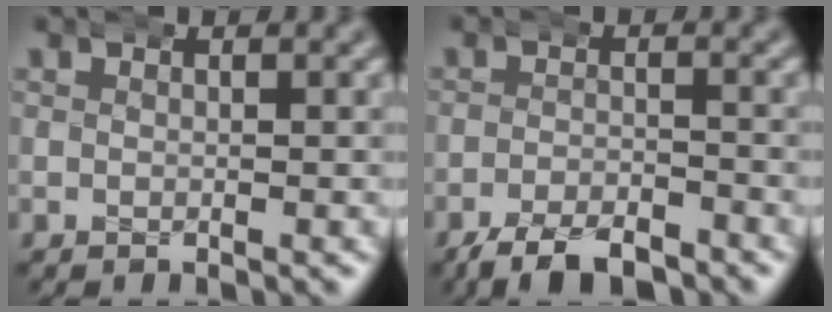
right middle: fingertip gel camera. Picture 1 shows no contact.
{"total": 5.2, "force": [-4.7, 1.3, 2.0], "torque": [-0.019, -0.009, -0.076]}